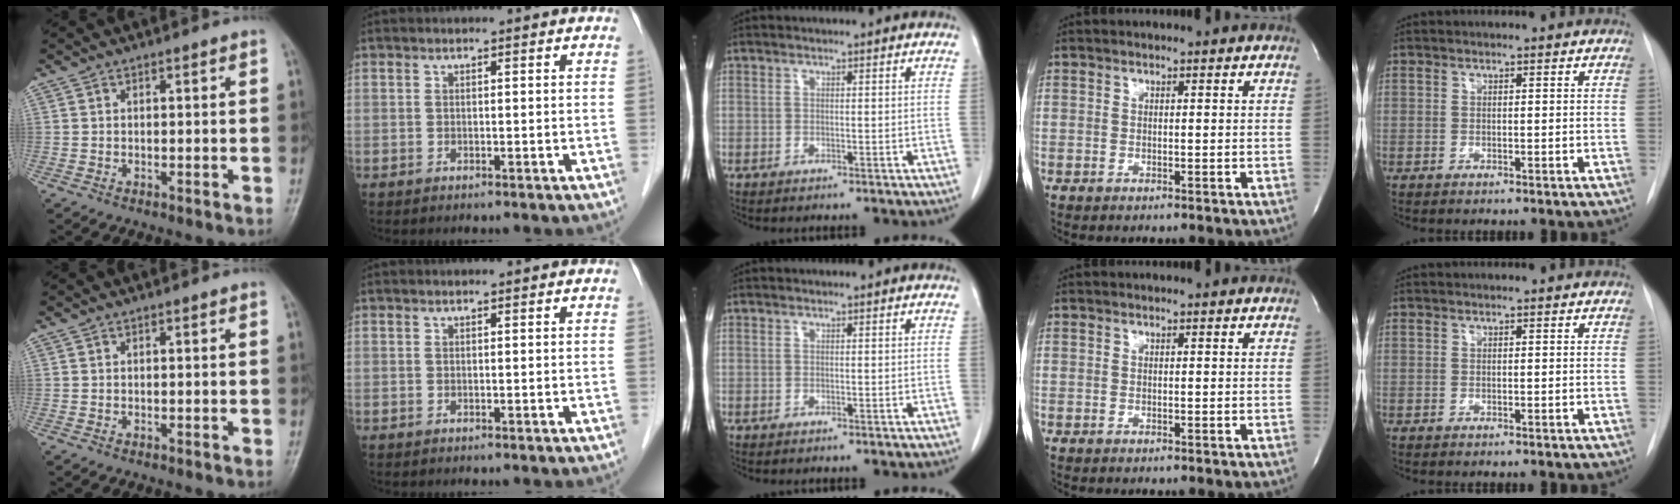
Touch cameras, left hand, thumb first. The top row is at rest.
{}